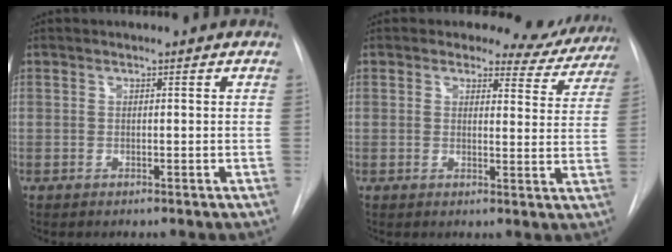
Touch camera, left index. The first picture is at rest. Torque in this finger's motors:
{"motor_torque": [1.02, -1.12, 0.15, -0.02]}